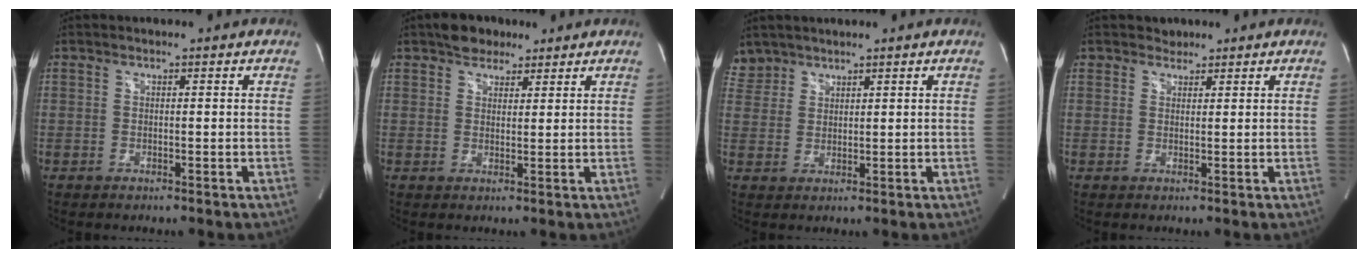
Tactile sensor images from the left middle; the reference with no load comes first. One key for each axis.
{"total": 4.4, "fx": 3.2, "fy": 2.6, "fz": 1.5, "tx": -0.027, "ty": 0.011, "tz": 0.055}
{"total": 3.2, "fx": 2.7, "fy": 1.5, "fz": -0.4, "tx": 0.013, "ty": 0.011, "tz": 0.056}
{"total": 1.6, "fx": 1.2, "fy": 1.0, "fz": -0.2, "tx": 0.006, "ty": 0.001, "tz": 0.014}